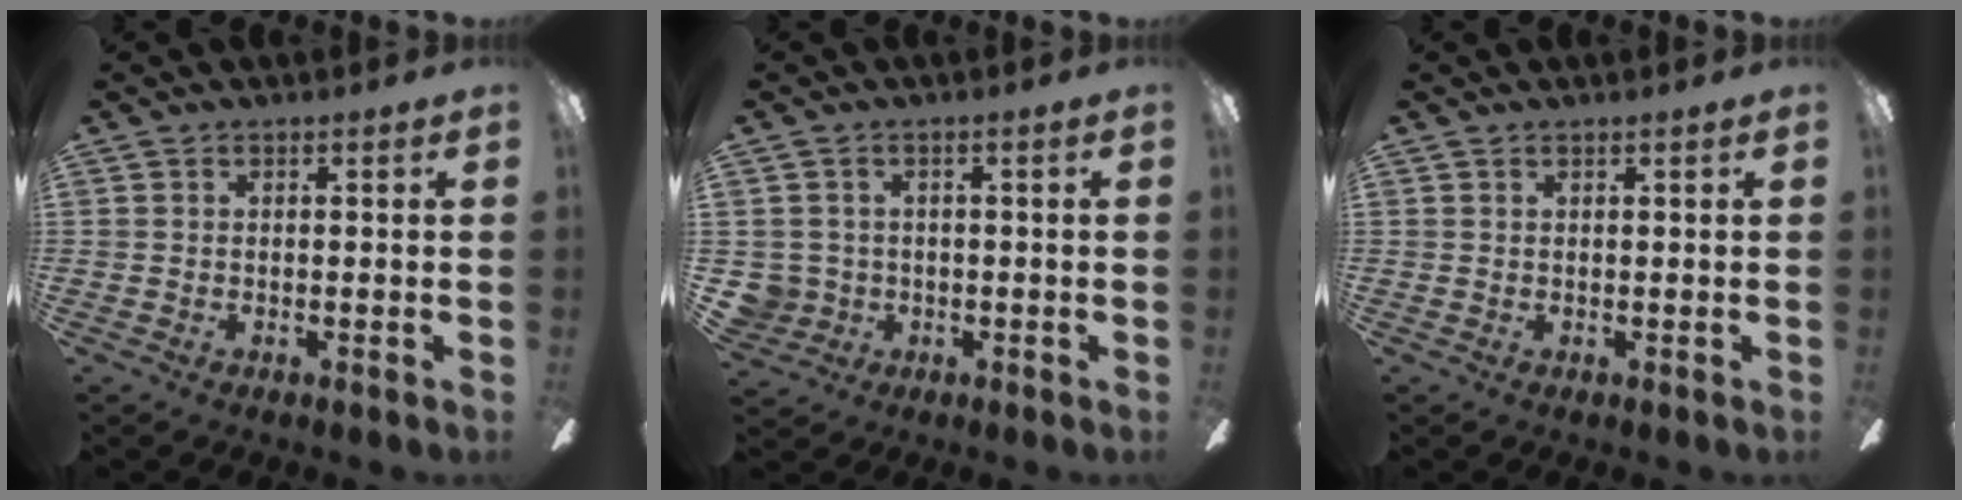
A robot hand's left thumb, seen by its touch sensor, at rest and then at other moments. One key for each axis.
{"total": 3.7, "fx": -0.1, "fy": 3.7, "fz": 0.2, "tx": -0.022, "ty": 0.008, "tz": -0.001}
{"total": 0.8, "fx": 0.7, "fy": -0.1, "fz": 0.3, "tx": -0.007, "ty": 0.000, "tz": 0.012}